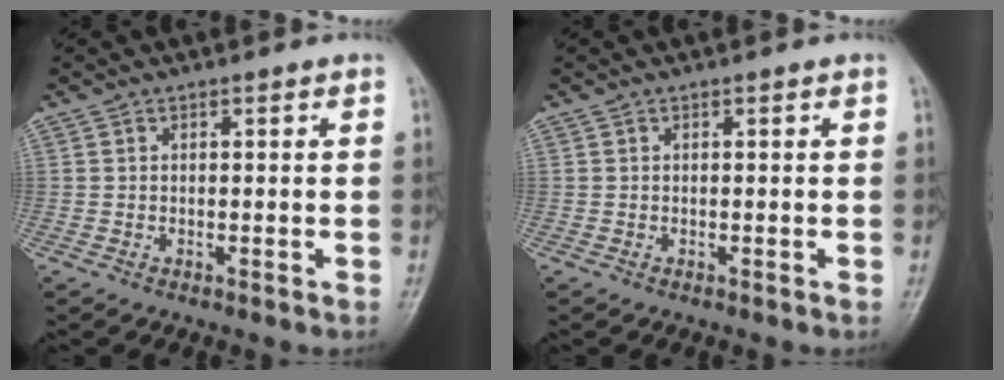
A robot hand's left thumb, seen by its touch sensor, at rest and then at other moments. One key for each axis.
{"total": 0.0}